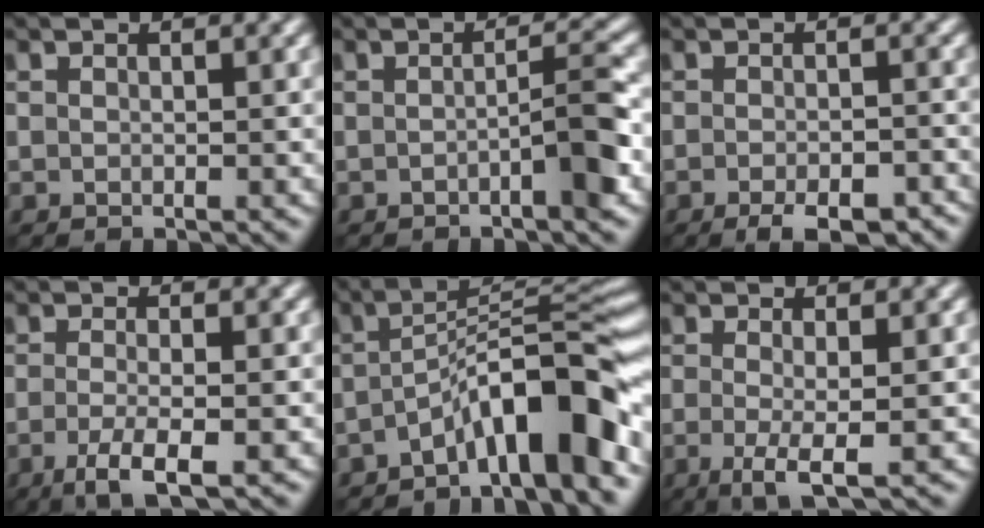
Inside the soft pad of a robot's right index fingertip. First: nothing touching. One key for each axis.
{"total": 3.6, "fx": -1.2, "fy": 0.5, "fz": 3.4, "tx": -0.039, "ty": 0.012, "tz": -0.018}
{"total": 4.5, "fx": -3.2, "fy": 0.9, "fz": 3.1, "tx": -0.045, "ty": 0.004, "tz": -0.035}
{"total": 3.7, "fx": -2.1, "fy": 0.7, "fz": 3.0, "tx": -0.060, "ty": 0.001, "tz": -0.033}
{"total": 9.4, "fx": -5.3, "fy": 1.7, "fz": 7.6, "tx": -0.105, "ty": 0.028, "tz": -0.087}
{"total": 2.9, "fx": -1.1, "fy": 0.3, "fz": 2.7, "tx": -0.056, "ty": -0.004, "tz": -0.010}